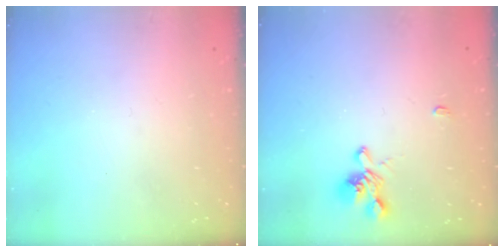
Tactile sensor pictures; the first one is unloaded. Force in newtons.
{"total": 1.3, "press": 0.7, "slide": 1.1}